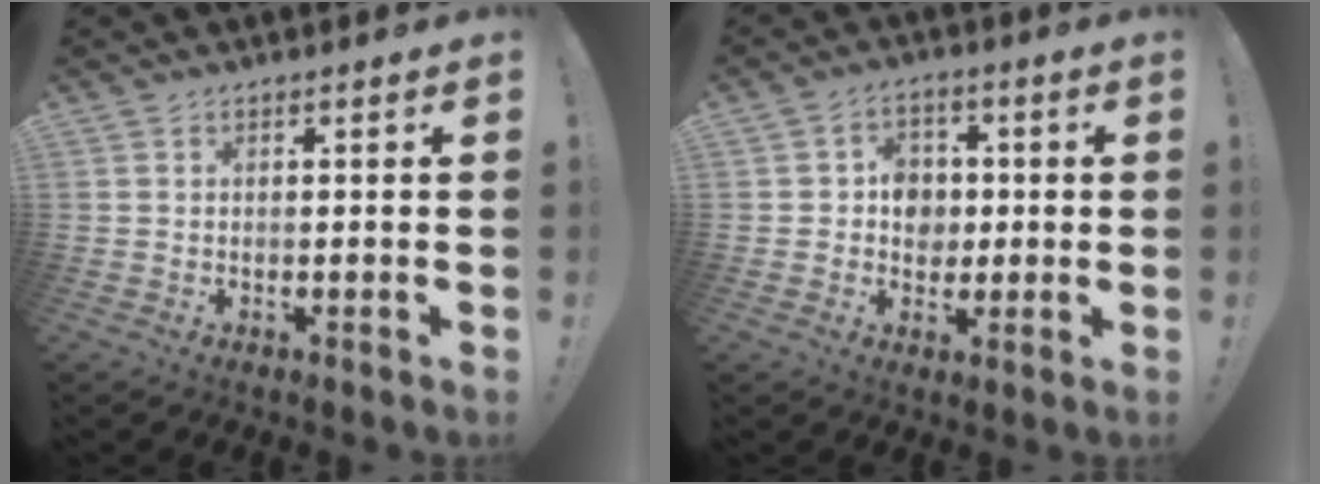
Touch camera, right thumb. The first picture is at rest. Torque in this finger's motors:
{"motor_torque": [0.62, 0.68, 0.12, 0.16, -0.02]}